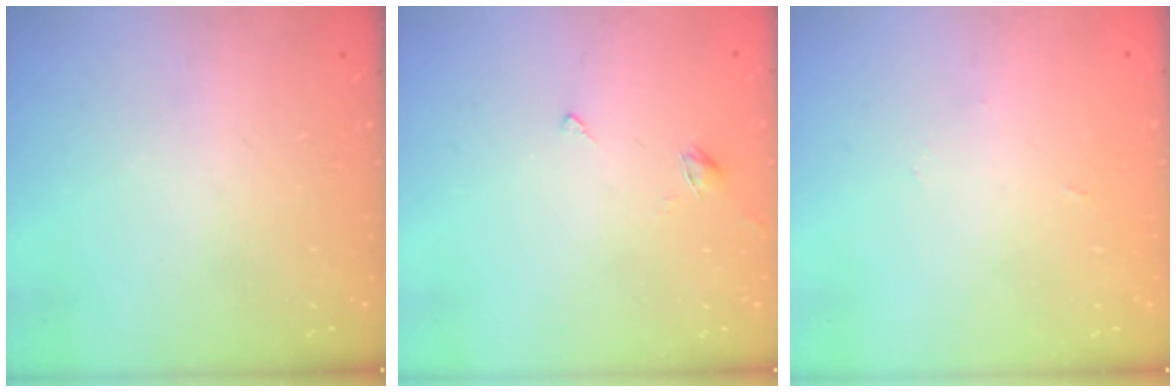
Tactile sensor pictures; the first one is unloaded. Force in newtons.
{"total": 3.2, "press": 3.1, "slide": 0.5}
{"total": 2.5, "press": 2.5, "slide": 0.2}